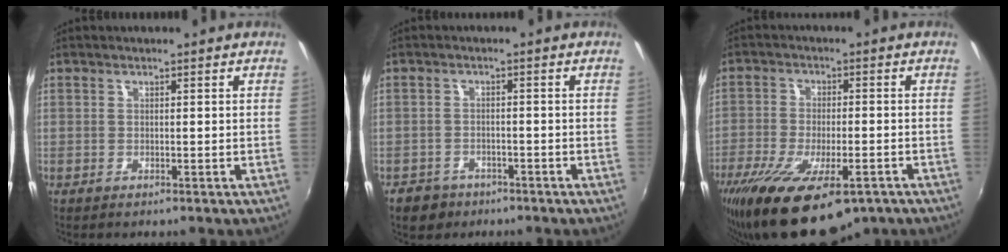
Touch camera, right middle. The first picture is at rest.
{"total": 4.8, "force": [-3.3, 3.2, 1.2], "torque": [-0.045, 0.001, -0.050]}
{"total": 19.6, "force": [-12.4, 7.1, 13.4], "torque": [-0.268, -0.060, -0.198]}